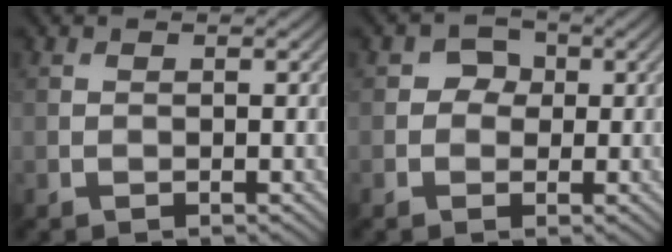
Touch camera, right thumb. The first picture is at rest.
{"total": 2.3, "force": [0.1, 2.2, 0.8], "torque": [-0.005, 0.004, -0.010]}